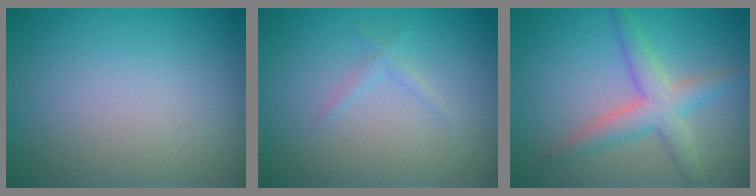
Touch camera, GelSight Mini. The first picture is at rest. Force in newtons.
{"total": 0.9, "press": 0.9, "slide": 0.1}
{"total": 3.6, "press": 3.6, "slide": 0.1}